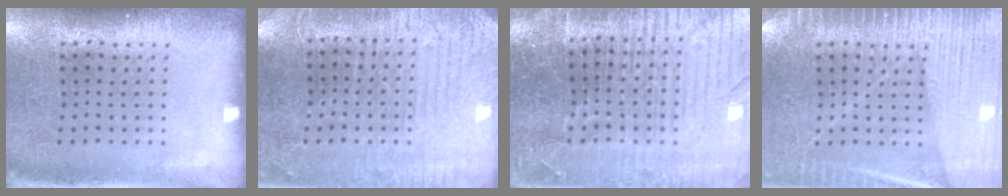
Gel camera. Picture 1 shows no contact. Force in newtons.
{"total": 2.9, "press": 2.8, "slide": 0.6}
{"total": 5.2, "press": 4.8, "slide": 2.1}
{"total": 5.9, "press": 5.9, "slide": 0.9}